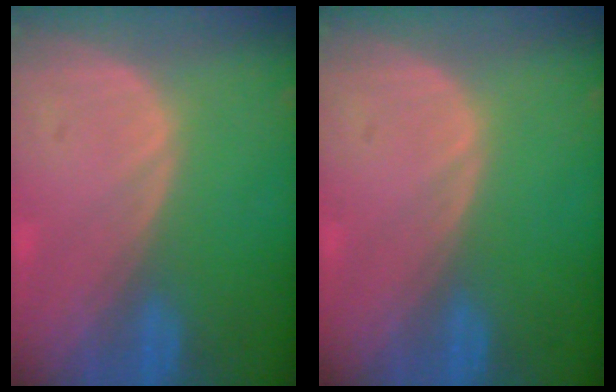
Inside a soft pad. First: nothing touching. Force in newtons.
{"total": 0.0}